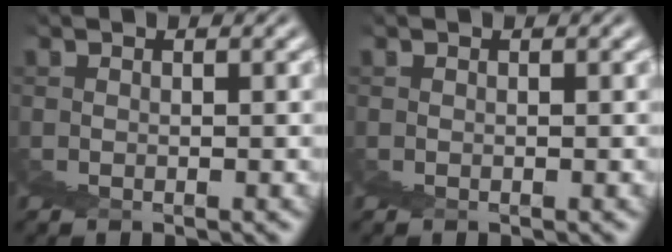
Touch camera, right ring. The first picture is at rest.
{"total": 0.0}